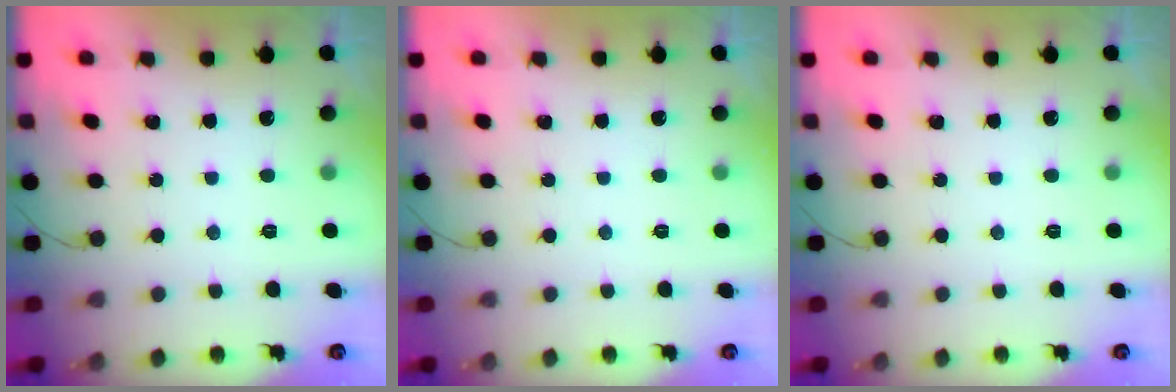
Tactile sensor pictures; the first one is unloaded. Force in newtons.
{"total": 0.0}
{"total": 0.0}